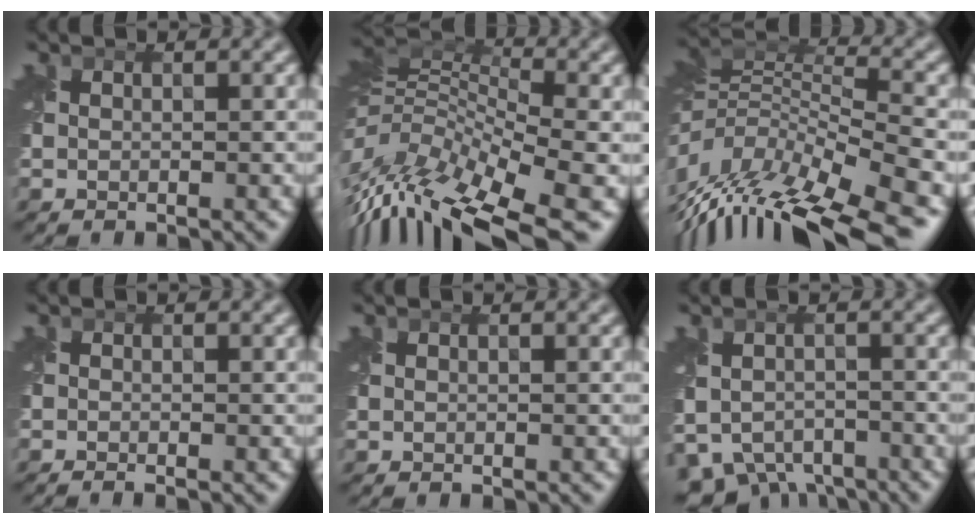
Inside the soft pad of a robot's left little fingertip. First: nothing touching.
{"total": 12.4, "force": [-7.1, 4.9, 8.8], "torque": [-0.195, 0.024, -0.130]}
{"total": 13.0, "force": [-7.7, 4.3, 9.6], "torque": [-0.198, 0.021, -0.116]}
{"total": 1.0, "force": [-0.6, 0.3, 0.7], "torque": [-0.004, -0.002, -0.012]}
{"total": 0.0}
{"total": 5.1, "force": [-3.7, 3.2, 1.5], "torque": [-0.027, -0.016, -0.054]}